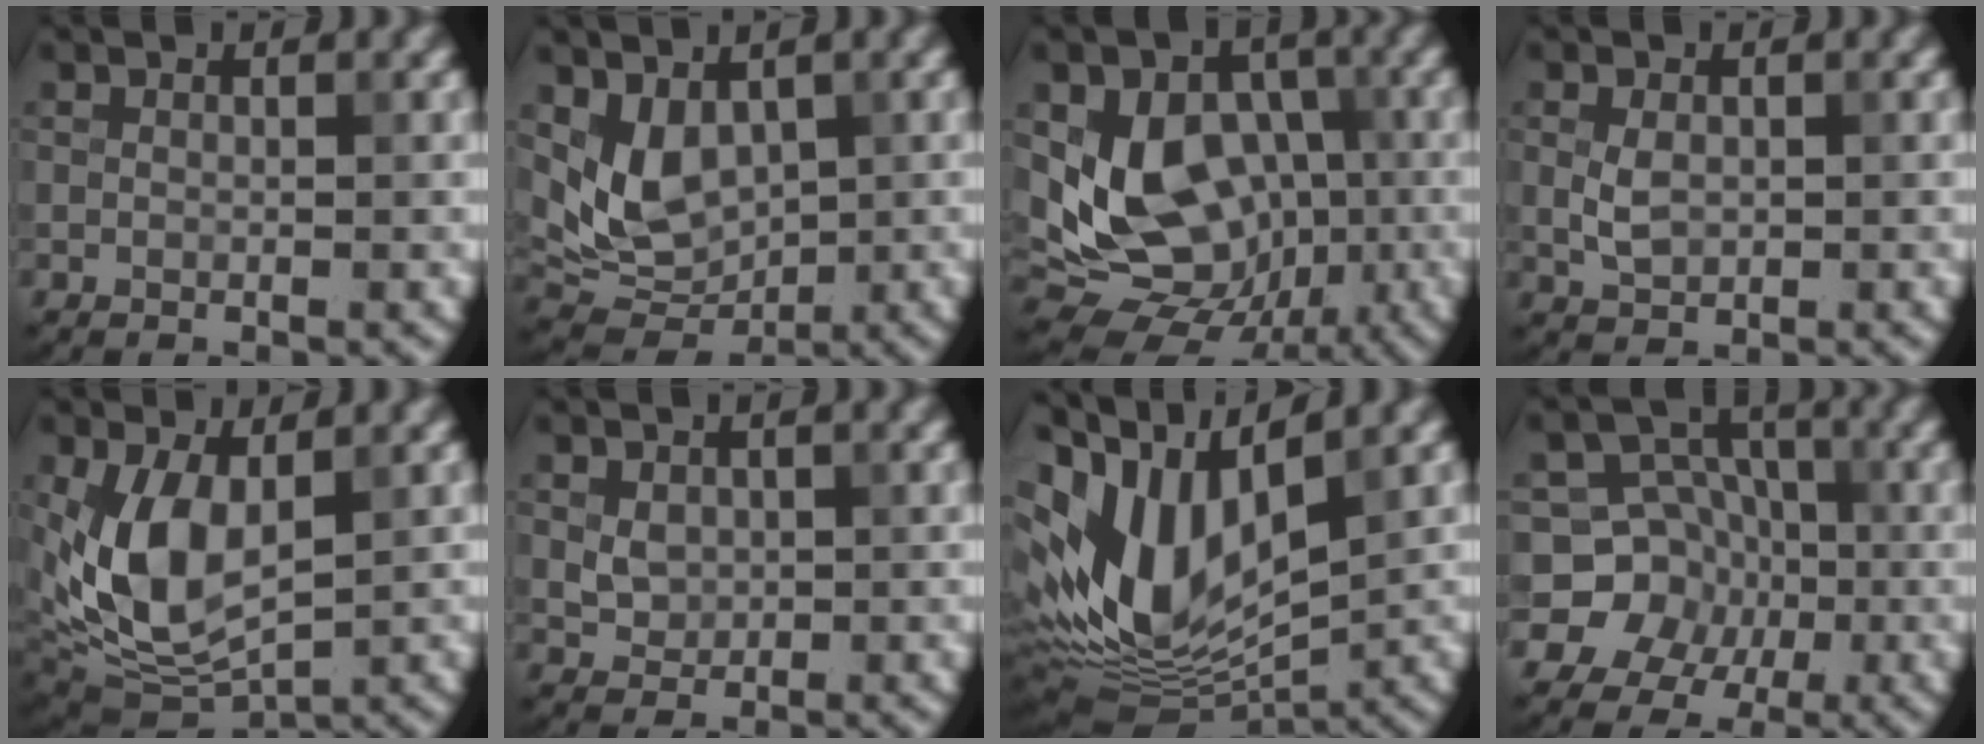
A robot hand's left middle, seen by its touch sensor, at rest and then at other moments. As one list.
[{"total": 5.2, "force": [1.5, 3.6, 3.5], "torque": [-0.065, -0.017, 0.037]}, {"total": 10.3, "force": [-0.6, 7.9, 6.6], "torque": [-0.110, -0.022, -0.007]}, {"total": 2.1, "force": [0.2, 1.5, 1.5], "torque": [-0.033, 0.000, 0.006]}, {"total": 7.1, "force": [0.8, 4.1, 5.8], "torque": [-0.129, -0.013, 0.020]}, {"total": 1.8, "force": [0.4, 1.4, 1.0], "torque": [-0.019, -0.002, 0.011]}, {"total": 11.4, "force": [2.2, 6.1, 9.4], "torque": [-0.208, -0.006, 0.041]}, {"total": 8.9, "force": [-1.2, 8.3, 2.9], "torque": [-0.040, 0.039, -0.057]}]